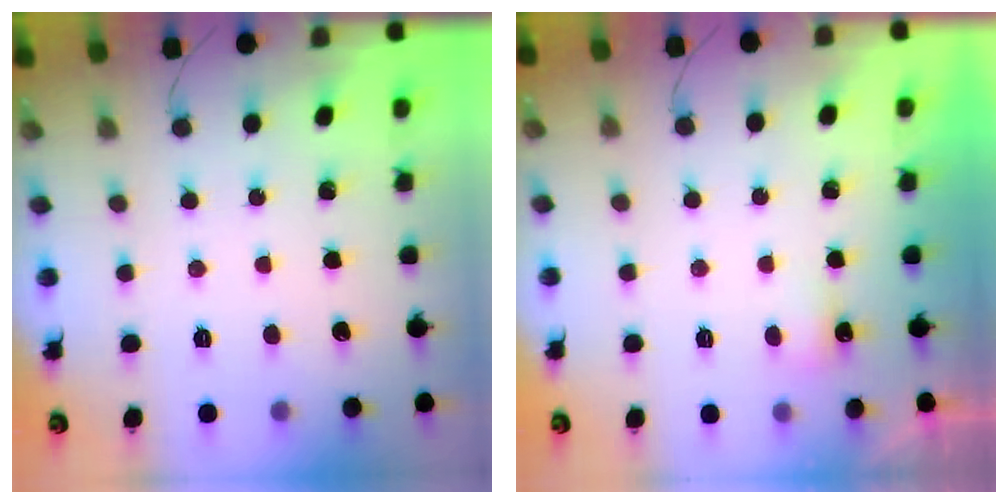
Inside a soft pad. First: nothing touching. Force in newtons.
{"total": 2.4, "press": 2.3, "slide": 0.5}